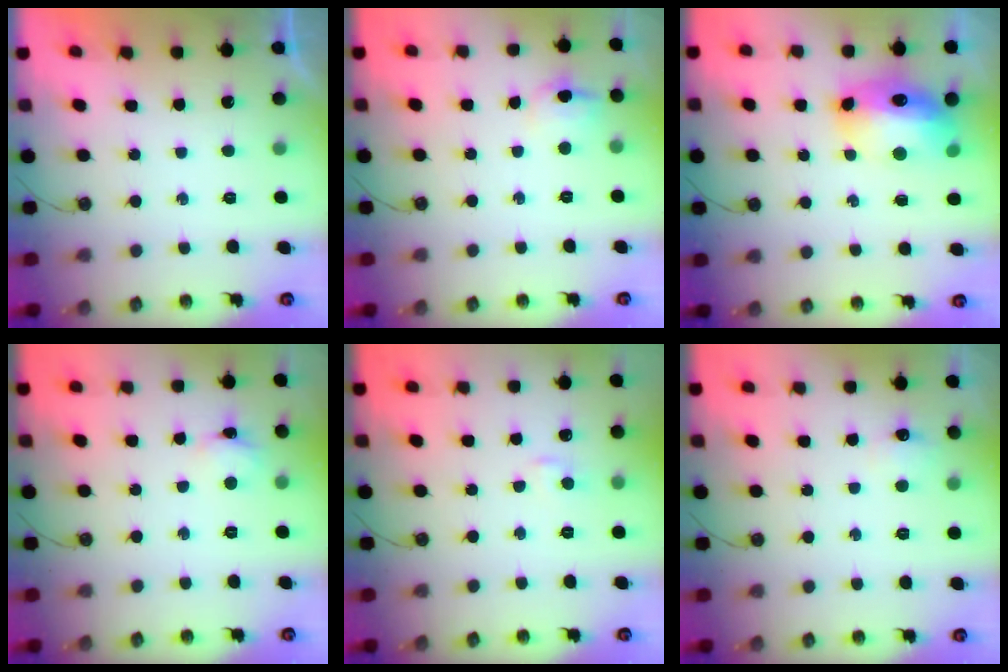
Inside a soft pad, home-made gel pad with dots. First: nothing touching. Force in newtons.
{"total": 6.4, "press": 6.2, "slide": 1.5}
{"total": 14.1, "press": 14.0, "slide": 1.5}
{"total": 3.0, "press": 3.0, "slide": 0.4}
{"total": 4.0, "press": 4.0, "slide": 0.6}
{"total": 6.1, "press": 6.0, "slide": 0.8}